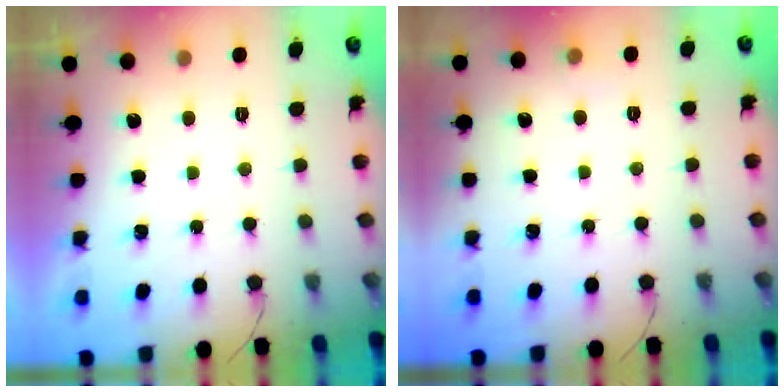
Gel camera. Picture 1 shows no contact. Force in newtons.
{"total": 4.2, "press": 4.0, "slide": 1.2}